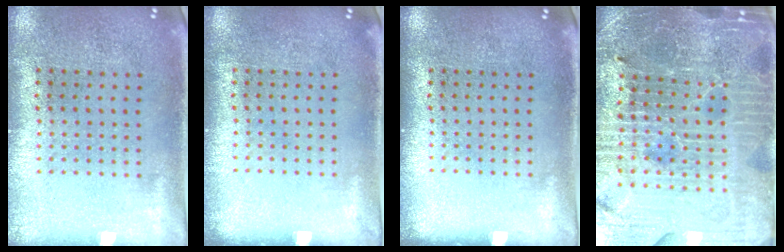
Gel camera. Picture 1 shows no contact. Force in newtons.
{"total": 0.0}
{"total": 0.0}
{"total": 5.0, "press": 4.7, "slide": 1.7}